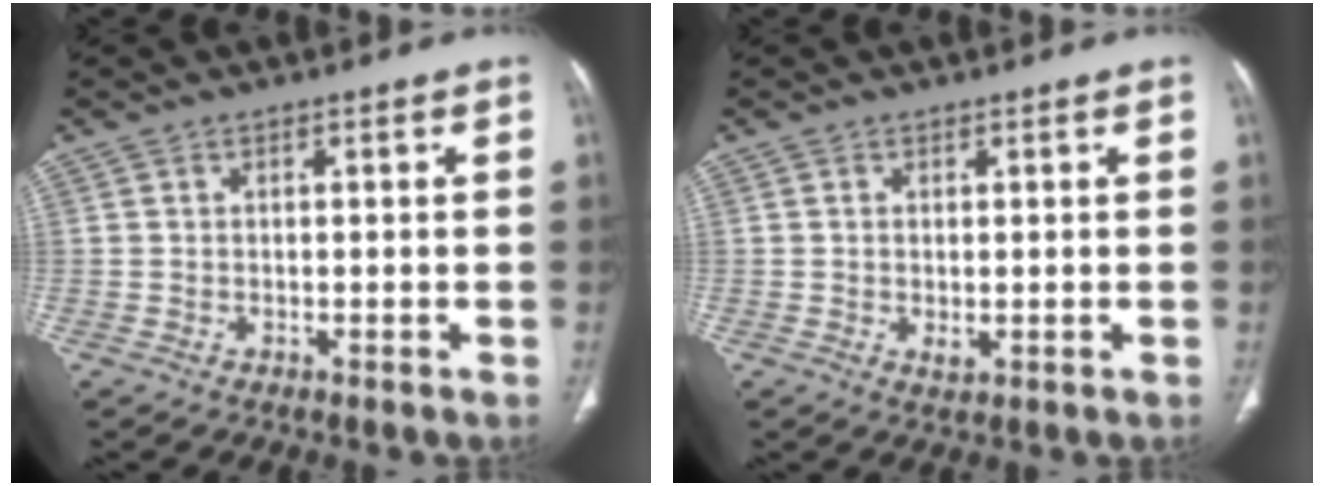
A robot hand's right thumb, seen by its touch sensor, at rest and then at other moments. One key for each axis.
{"total": 1.8, "fx": -0.1, "fy": 1.0, "fz": 1.5, "tx": -0.027, "ty": -0.006, "tz": 0.001}